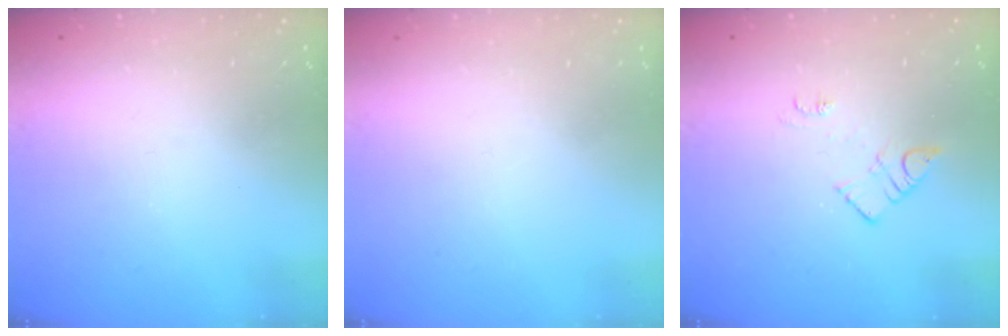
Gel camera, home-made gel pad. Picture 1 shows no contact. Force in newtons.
{"total": 1.5, "press": 1.5, "slide": 0.1}
{"total": 5.6, "press": 5.5, "slide": 0.6}